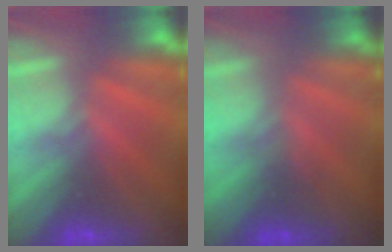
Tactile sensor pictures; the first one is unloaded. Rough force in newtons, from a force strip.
{"total": 1.2}